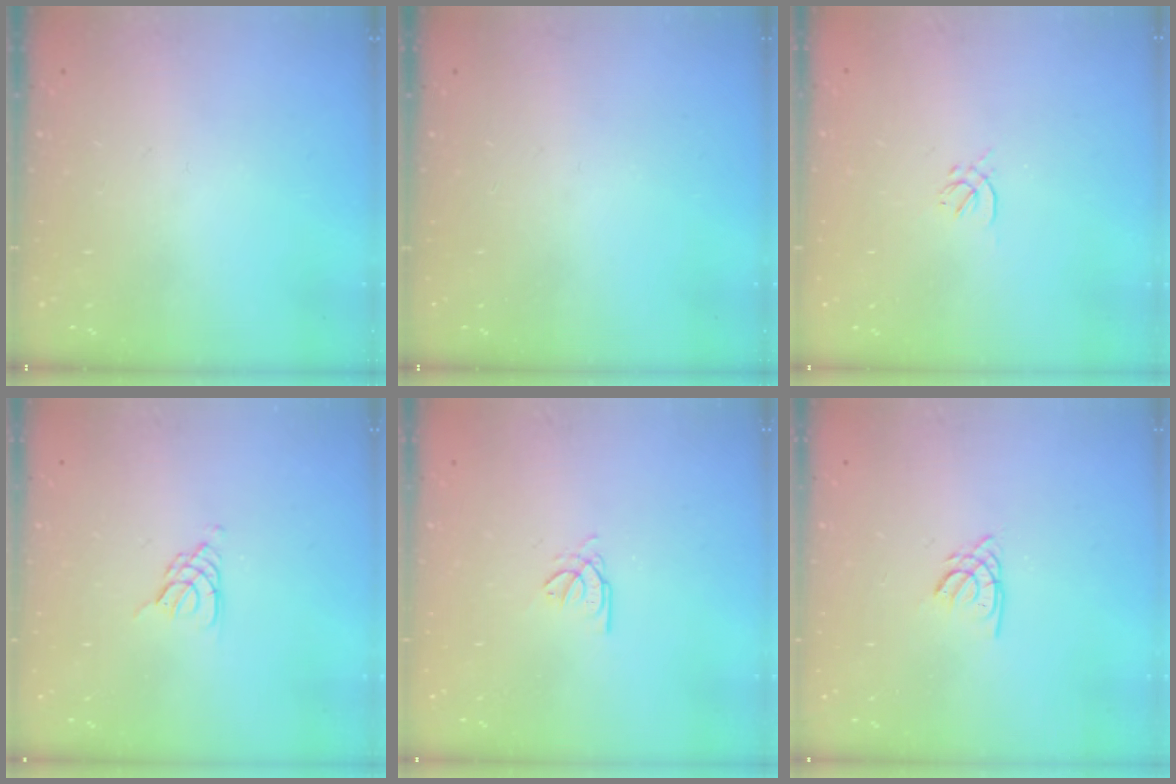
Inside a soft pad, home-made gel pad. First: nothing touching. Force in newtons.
{"total": 0.0}
{"total": 0.7, "press": 0.5, "slide": 0.5}
{"total": 4.1, "press": 4.1, "slide": 0.6}
{"total": 2.7, "press": 2.7, "slide": 0.4}
{"total": 1.8, "press": 1.8, "slide": 0.3}